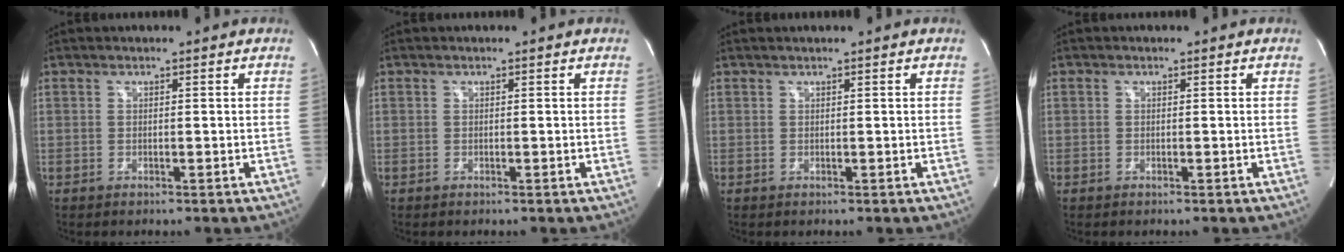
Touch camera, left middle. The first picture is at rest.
{"total": 0.0}
{"total": 0.6, "force": [0.6, -0.1, 0.3], "torque": [-0.009, 0.007, 0.015]}
{"total": 0.0}